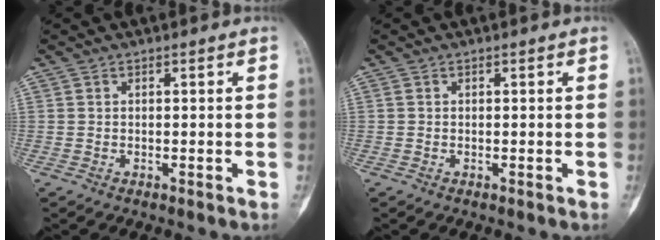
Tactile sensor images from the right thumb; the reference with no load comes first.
{"total": 0.0}